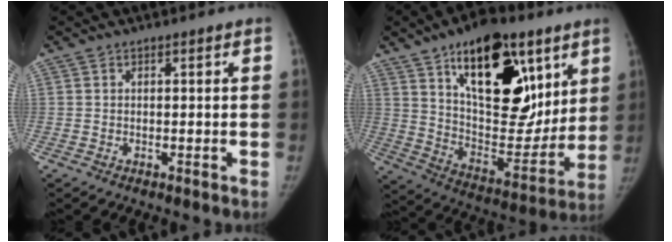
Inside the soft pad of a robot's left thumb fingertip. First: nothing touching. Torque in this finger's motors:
{"motor_torque": [1.00, 0.47, 2.10, -0.66, 0.69]}